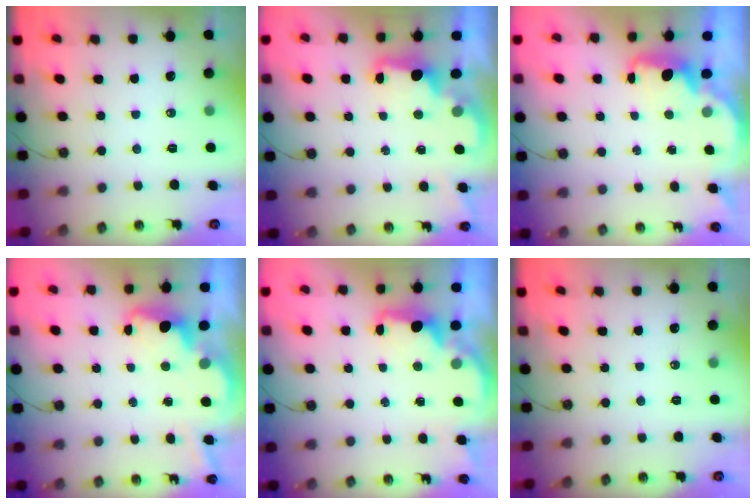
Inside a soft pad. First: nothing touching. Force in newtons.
{"total": 2.3, "press": 2.2, "slide": 0.8}
{"total": 2.3, "press": 2.2, "slide": 0.6}
{"total": 3.7, "press": 3.7, "slide": 0.7}
{"total": 2.3, "press": 2.2, "slide": 0.8}
{"total": 0.0}